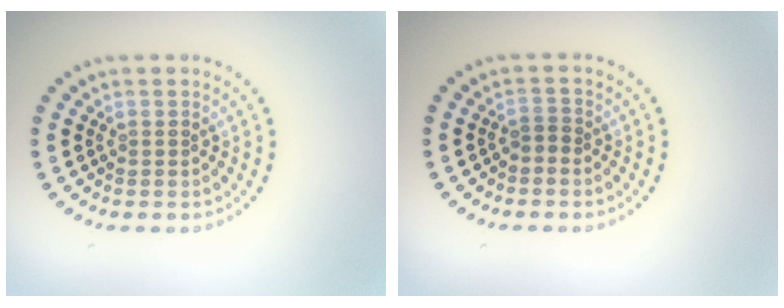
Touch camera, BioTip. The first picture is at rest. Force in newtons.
{"total": 1.0, "press": 0.8, "slide": 0.6}